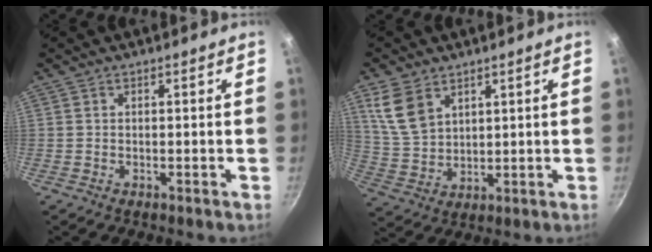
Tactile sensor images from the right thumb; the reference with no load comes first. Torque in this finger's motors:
{"motor_torque": [-0.71, 1.46, 0.20, 1.09, 0.01]}